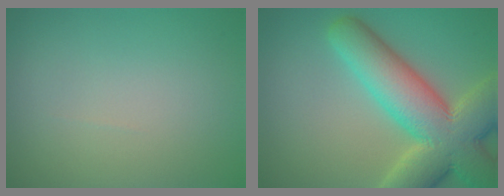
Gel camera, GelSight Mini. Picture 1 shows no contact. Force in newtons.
{"total": 12.0, "press": 11.9, "slide": 1.0}